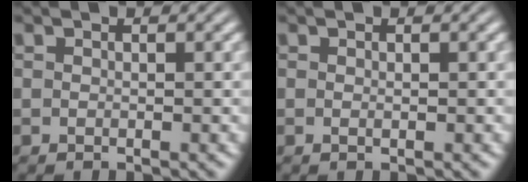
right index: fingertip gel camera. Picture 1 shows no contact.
{"total": 0.0}